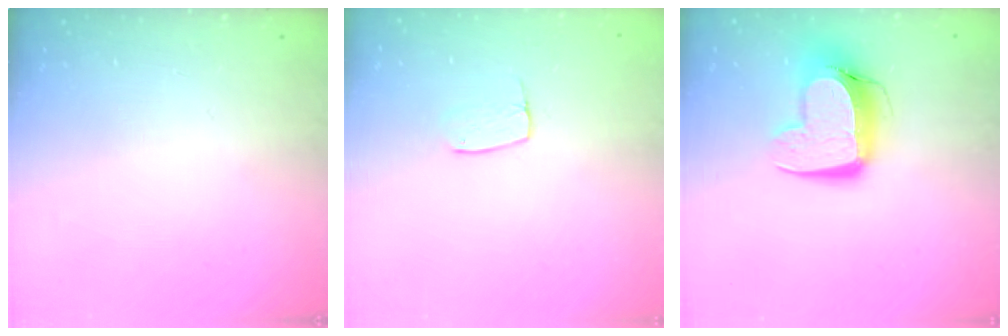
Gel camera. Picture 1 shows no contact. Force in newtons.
{"total": 6.5, "press": 6.5, "slide": 0.4}
{"total": 12.9, "press": 12.9, "slide": 1.2}